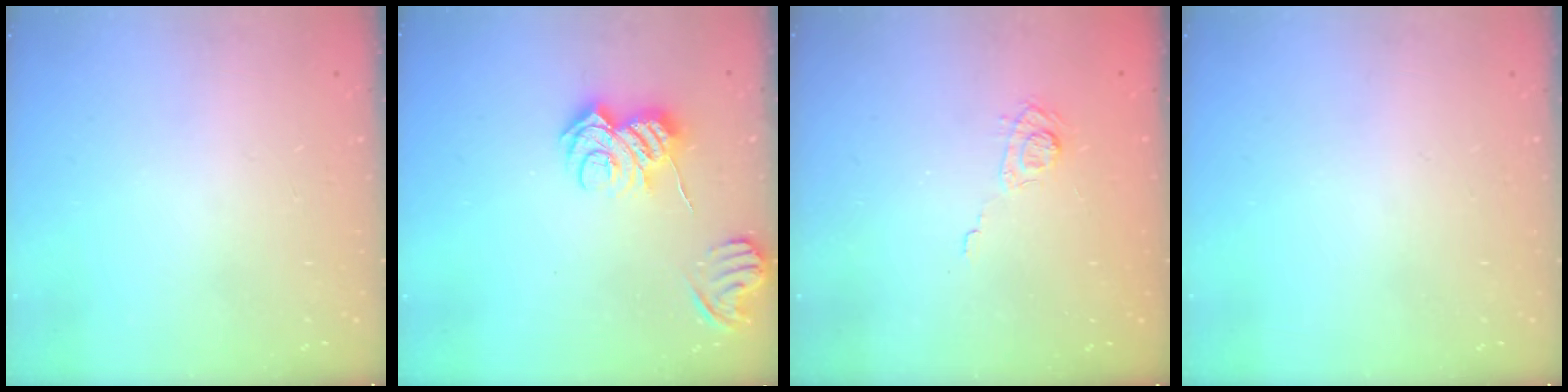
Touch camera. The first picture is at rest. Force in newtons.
{"total": 8.8, "press": 8.7, "slide": 1.0}
{"total": 5.7, "press": 5.5, "slide": 1.6}
{"total": 0.0}